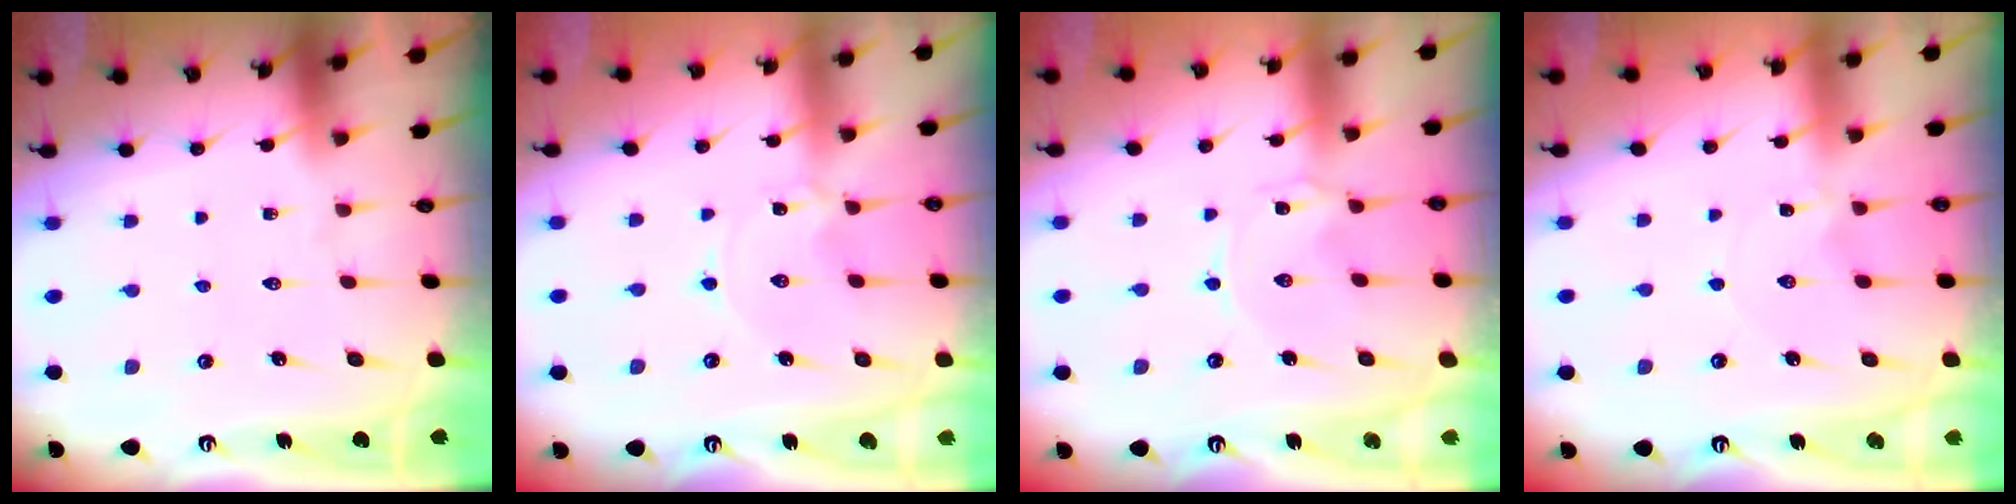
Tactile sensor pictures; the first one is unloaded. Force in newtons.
{"total": 0.0}
{"total": 0.0}
{"total": 0.0}